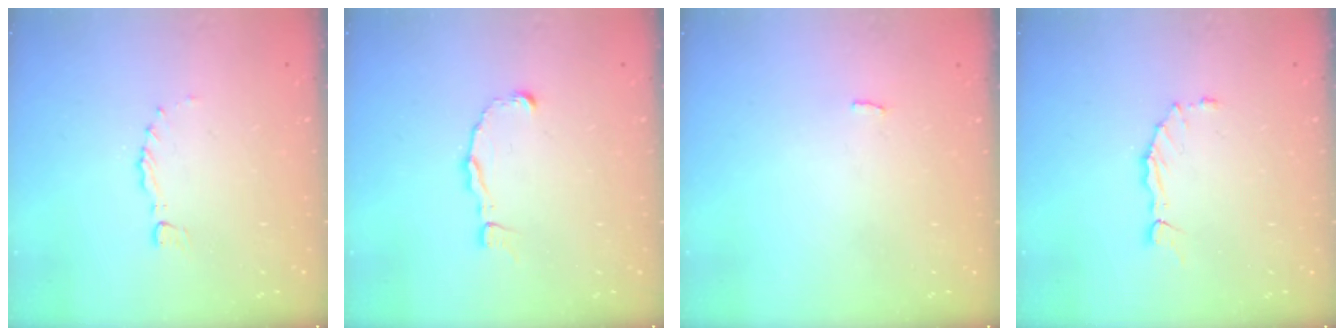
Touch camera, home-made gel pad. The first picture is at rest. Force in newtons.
{"total": 2.5, "press": 2.5, "slide": 0.2}
{"total": 2.3, "press": 2.3, "slide": 0.2}
{"total": 1.6, "press": 1.6, "slide": 0.3}